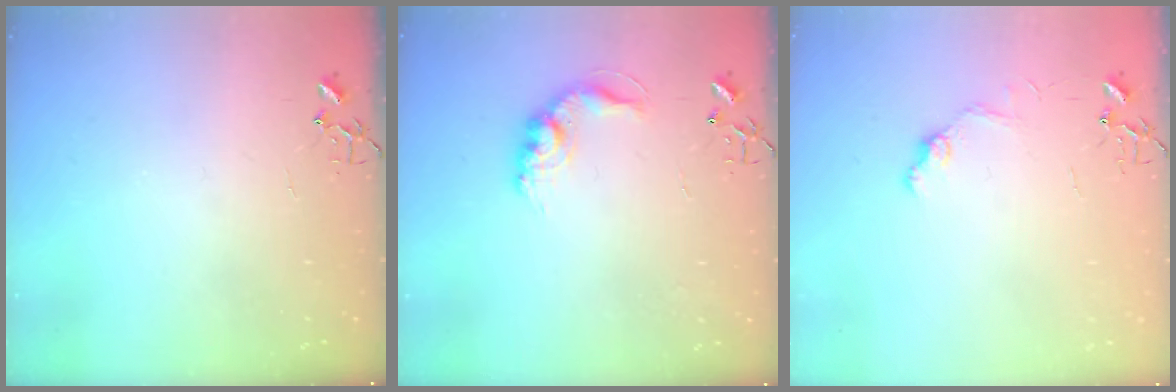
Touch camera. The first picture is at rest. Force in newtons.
{"total": 12.6, "press": 12.5, "slide": 0.6}
{"total": 8.2, "press": 8.2, "slide": 0.8}